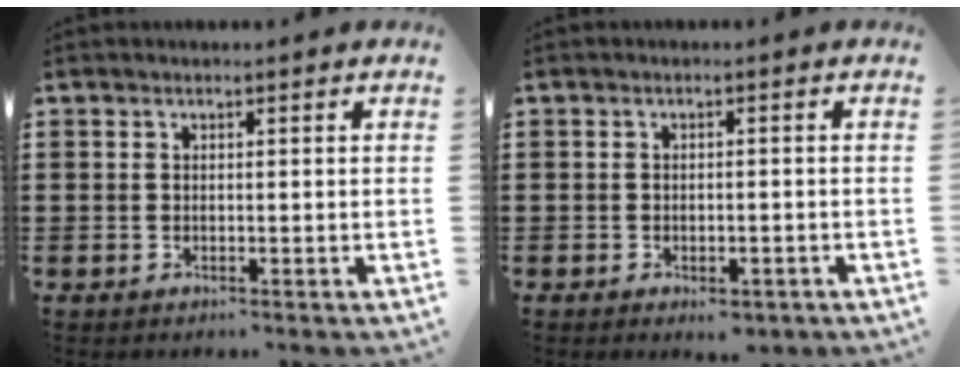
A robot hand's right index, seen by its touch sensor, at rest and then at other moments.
{"total": 1.8, "force": [-1.5, 0.6, 0.9], "torque": [-0.019, -0.001, -0.028]}